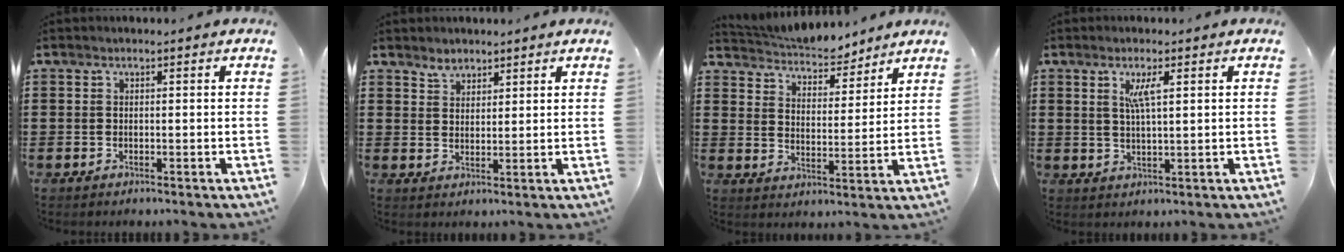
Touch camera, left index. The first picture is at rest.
{"total": 2.6, "force": [2.4, 1.1, -0.1], "torque": [-0.006, 0.002, 0.046]}
{"total": 4.8, "force": [4.7, 0.8, 0.2], "torque": [-0.030, -0.028, 0.079]}
{"total": 3.6, "force": [1.5, 0.7, 3.2], "torque": [-0.068, 0.004, 0.023]}